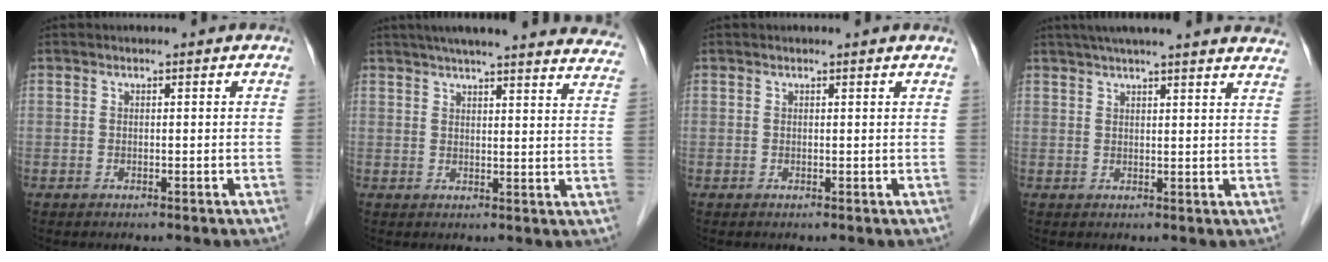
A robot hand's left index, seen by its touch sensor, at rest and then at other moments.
{"total": 27.7, "force": [25.1, 2.5, 11.5], "torque": [-0.168, -0.040, 0.289]}
{"total": 1.3, "force": [1.2, -0.1, 0.4], "torque": [-0.018, 0.001, 0.011]}
{"total": 21.7, "force": [19.4, 0.9, 9.6], "torque": [-0.144, 0.009, 0.236]}